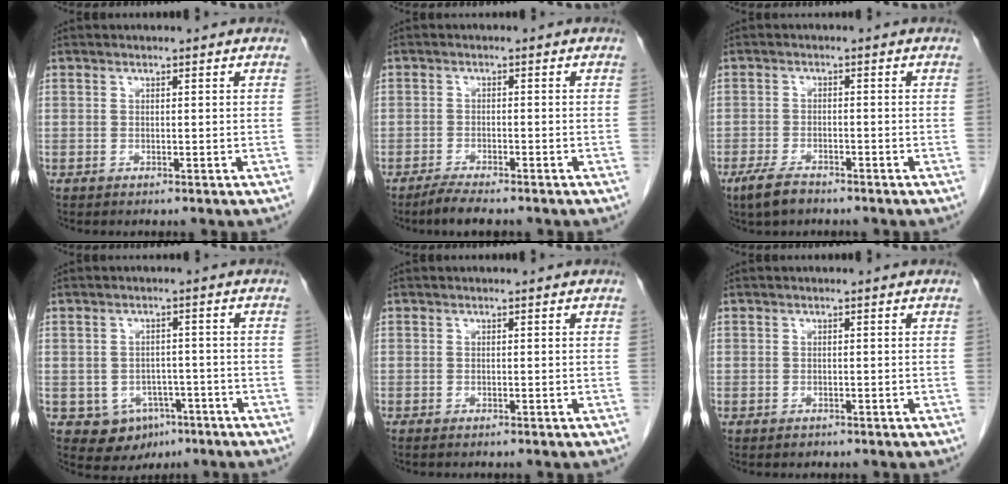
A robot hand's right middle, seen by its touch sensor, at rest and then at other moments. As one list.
[{"total": 3.7, "force": [-3.1, 0.6, 1.9], "torque": [-0.039, -0.008, -0.050]}, {"total": 4.0, "force": [-3.0, 1.2, 2.3], "torque": [-0.053, -0.006, -0.051]}, {"total": 6.0, "force": [-2.9, 4.8, 1.9], "torque": [-0.025, 0.007, -0.028]}, {"total": 0.5, "force": [-0.4, 0.1, 0.3], "torque": [-0.009, -0.002, -0.005]}, {"total": 0.6, "force": [-0.4, 0.5, 0.1], "torque": [-0.004, 0.002, -0.005]}]